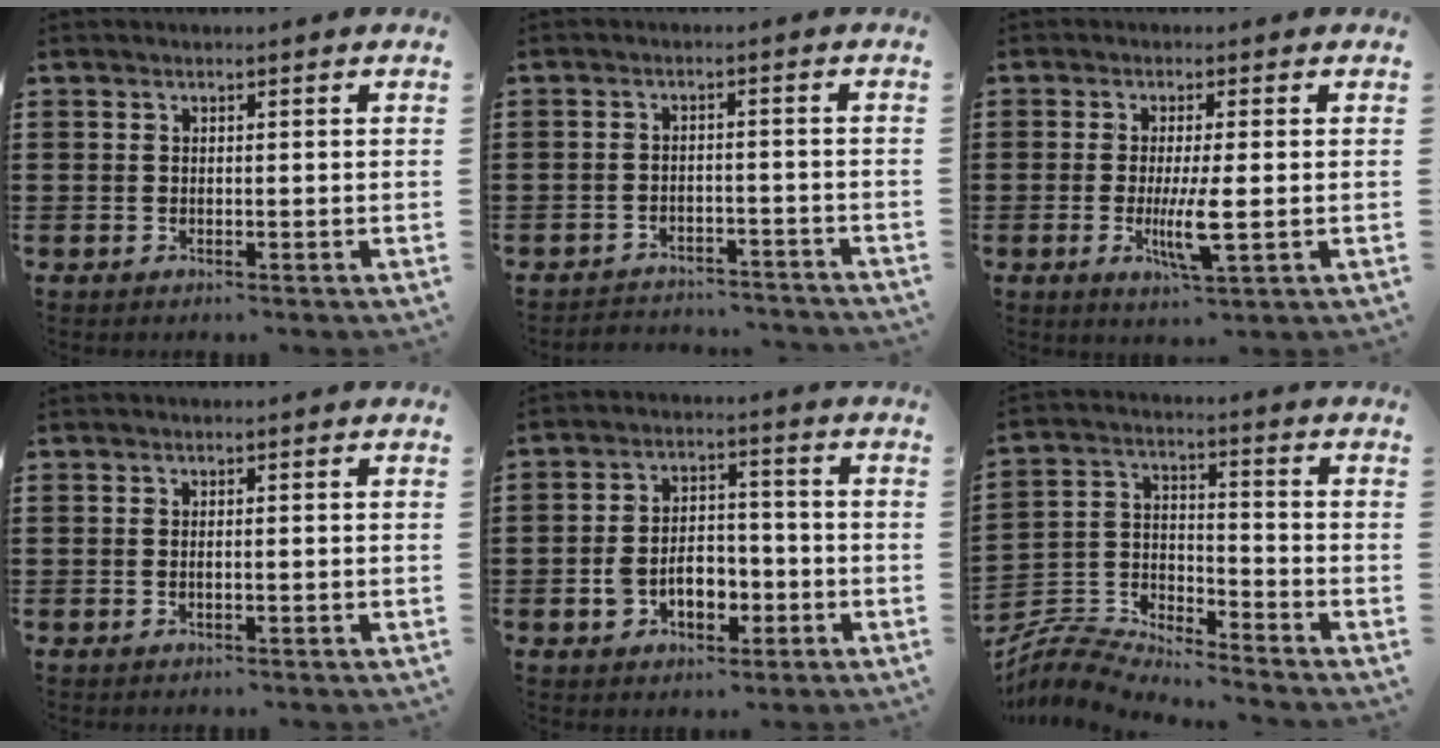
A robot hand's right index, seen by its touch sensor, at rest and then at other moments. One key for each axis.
{"total": 3.0, "fx": -3.0, "fy": 0.3, "fz": 0.1, "tx": -0.008, "ty": 0.002, "tz": -0.063}
{"total": 6.0, "fx": -1.0, "fy": 0.7, "fz": 5.9, "tx": -0.115, "ty": -0.017, "tz": -0.019}
{"total": 0.8, "fx": -0.2, "fy": 0.1, "fz": 0.7, "tx": -0.014, "ty": -0.004, "tz": -0.003}
{"total": 6.8, "fx": -2.3, "fy": 4.3, "fz": 4.6, "tx": -0.082, "ty": 0.003, "tz": -0.048}
{"total": 6.4, "fx": -6.3, "fy": 0.6, "fz": 0.7, "tx": -0.036, "ty": -0.004, "tz": -0.134}